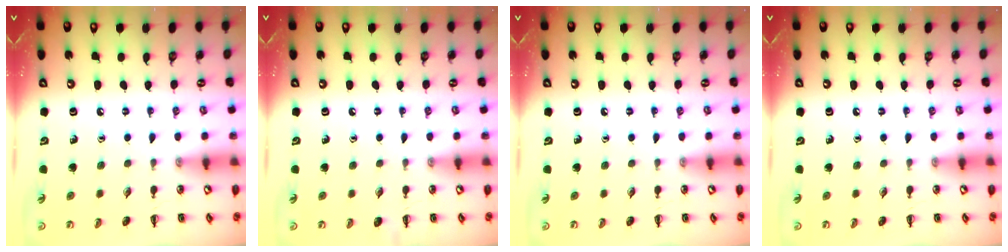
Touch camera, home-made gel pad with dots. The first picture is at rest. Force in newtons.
{"total": 0.0}
{"total": 0.0}
{"total": 0.0}